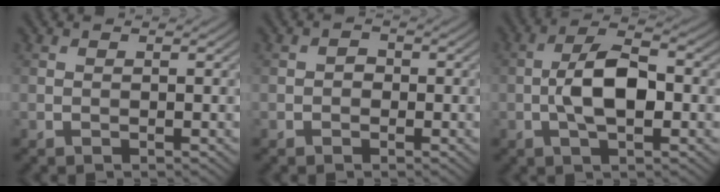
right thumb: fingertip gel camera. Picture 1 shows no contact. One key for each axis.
{"total": 1.3, "fx": -0.5, "fy": 1.1, "fz": 0.5, "tx": -0.007, "ty": 0.000, "tz": -0.013}
{"total": 7.4, "fx": -1.0, "fy": 3.2, "fz": 6.6, "tx": -0.124, "ty": 0.012, "tz": -0.027}